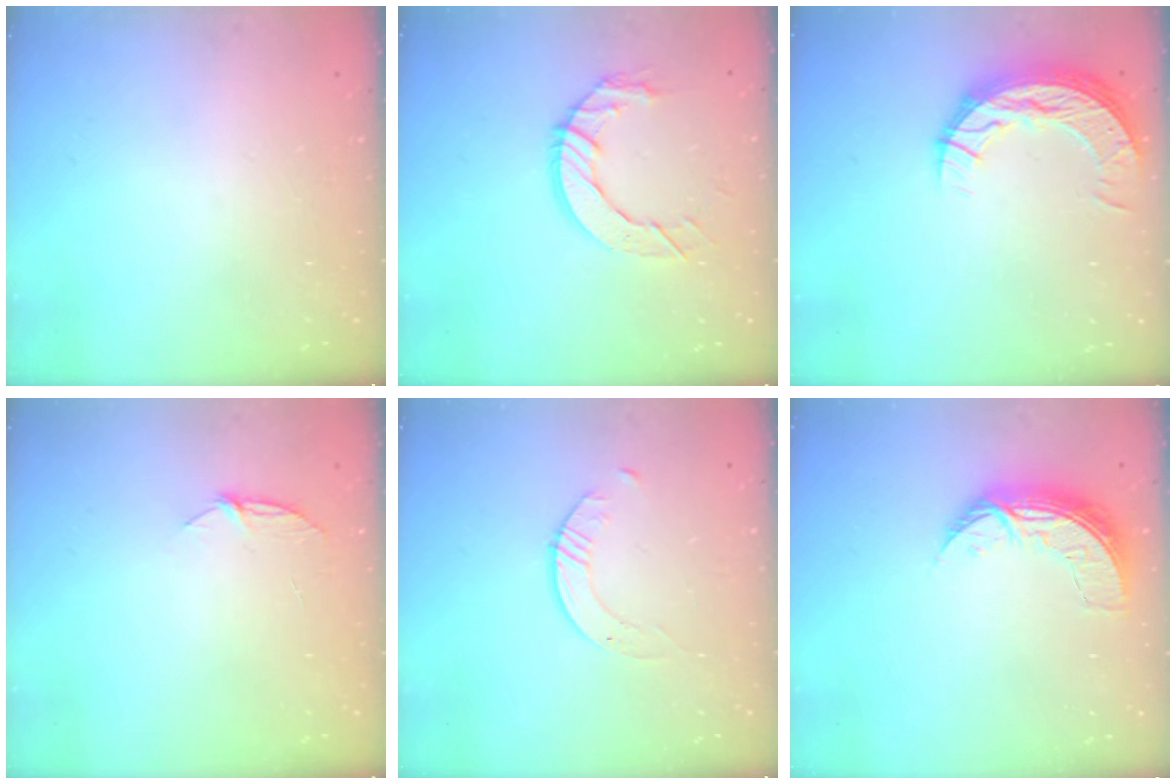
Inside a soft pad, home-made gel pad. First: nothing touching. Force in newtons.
{"total": 9.1, "press": 9.1, "slide": 0.5}
{"total": 9.9, "press": 9.9, "slide": 0.7}
{"total": 4.9, "press": 4.8, "slide": 0.6}
{"total": 1.7, "press": 1.7, "slide": 0.2}
{"total": 8.1, "press": 8.0, "slide": 0.8}